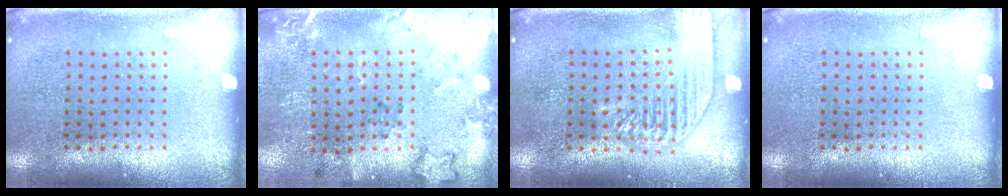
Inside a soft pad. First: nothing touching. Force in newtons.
{"total": 2.0, "press": 1.5, "slide": 1.4}
{"total": 2.0, "press": 2.0, "slide": 0.2}
{"total": 0.0}